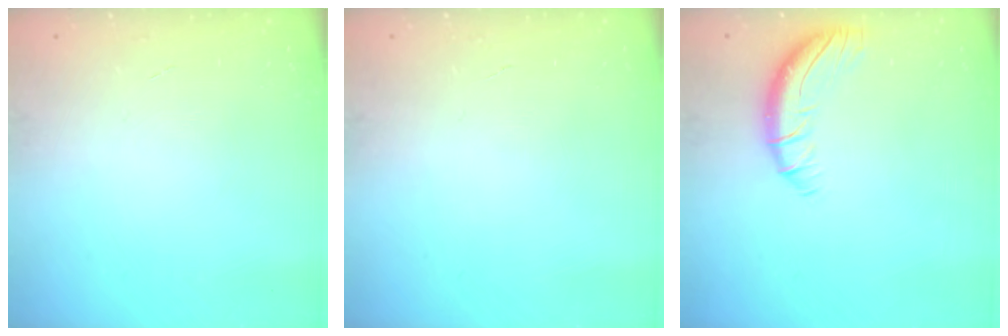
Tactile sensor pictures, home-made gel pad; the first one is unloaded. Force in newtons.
{"total": 0.0}
{"total": 10.0, "press": 9.9, "slide": 1.6}